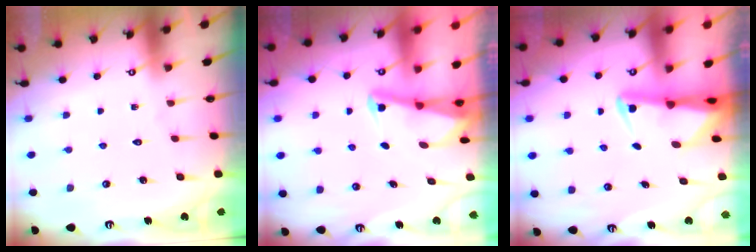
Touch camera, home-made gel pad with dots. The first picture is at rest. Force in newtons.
{"total": 2.1, "press": 2.1, "slide": 0.4}
{"total": 2.5, "press": 2.5, "slide": 0.4}